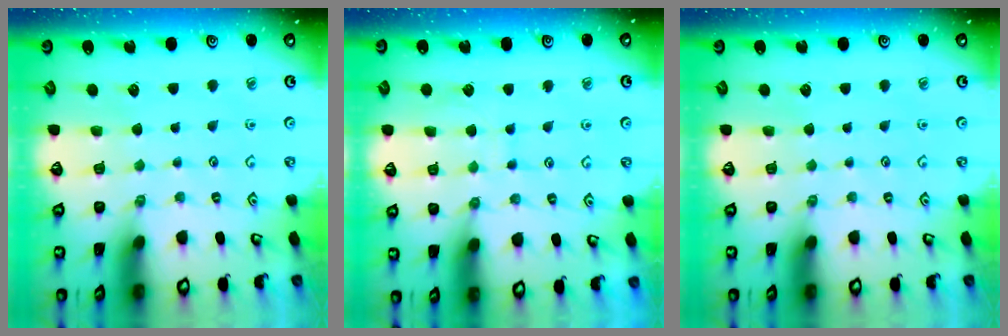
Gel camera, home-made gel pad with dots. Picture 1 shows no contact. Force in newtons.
{"total": 6.7, "press": 6.7, "slide": 0.4}
{"total": 0.0}